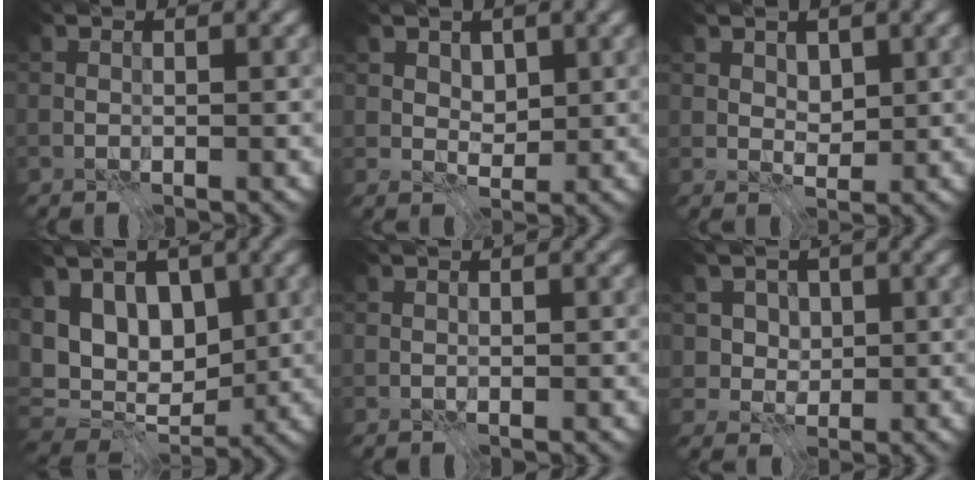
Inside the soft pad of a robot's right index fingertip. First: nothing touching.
{"total": 2.6, "force": [1.4, 1.9, 1.1], "torque": [-0.032, -0.014, 0.043]}
{"total": 2.2, "force": [1.2, 1.5, 0.9], "torque": [-0.024, -0.017, 0.035]}
{"total": 9.4, "force": [2.9, 5.9, 6.7], "torque": [-0.104, 0.019, 0.035]}
{"total": 0.0}
{"total": 3.2, "force": [1.0, 2.8, 1.1], "torque": [-0.026, -0.011, 0.024]}